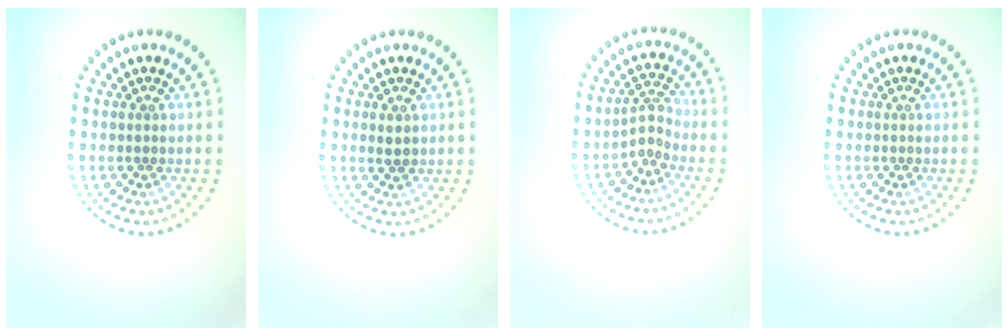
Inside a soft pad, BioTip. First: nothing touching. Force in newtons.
{"total": 1.2, "press": 1.2, "slide": 0.1}
{"total": 2.1, "press": 1.4, "slide": 1.5}
{"total": 0.0}